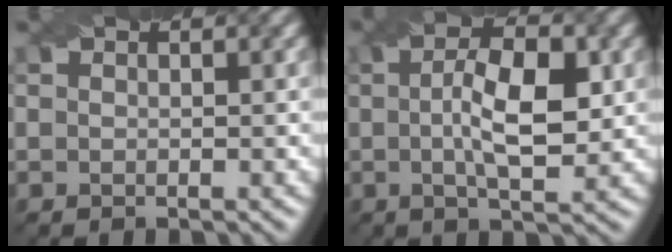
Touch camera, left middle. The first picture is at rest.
{"total": 6.5, "force": [0.5, 2.1, 6.1], "torque": [-0.100, 0.005, 0.006]}